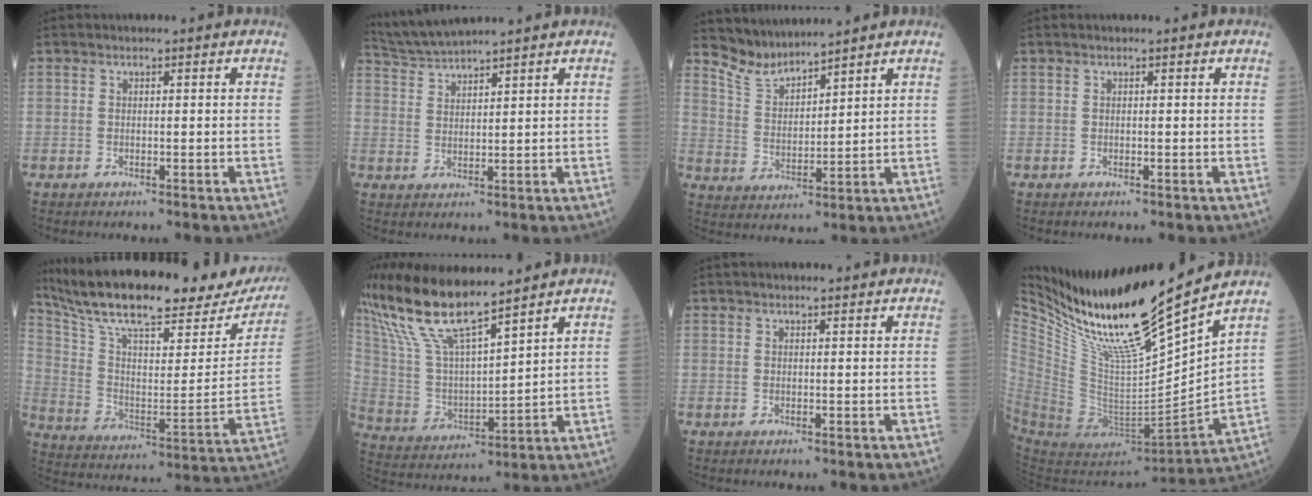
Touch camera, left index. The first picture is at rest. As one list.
[{"total": 5.1, "force": [4.9, -1.2, 1.0], "torque": [-0.033, 0.011, 0.101]}, {"total": 5.2, "force": [5.2, 0.4, -0.2], "torque": [-0.013, -0.003, 0.115]}, {"total": 0.0}, {"total": 30.3, "force": [25.7, 6.7, 14.7], "torque": [-0.257, -0.037, 0.360]}, {"total": 14.9, "force": [12.0, 1.8, 8.5], "torque": [-0.185, 0.005, 0.244]}, {"total": 2.4, "force": [2.2, 0.4, 0.9], "torque": [-0.009, 0.020, 0.026]}, {"total": 20.2, "force": [17.4, -0.3, 10.2], "torque": [-0.182, -0.059, 0.323]}]